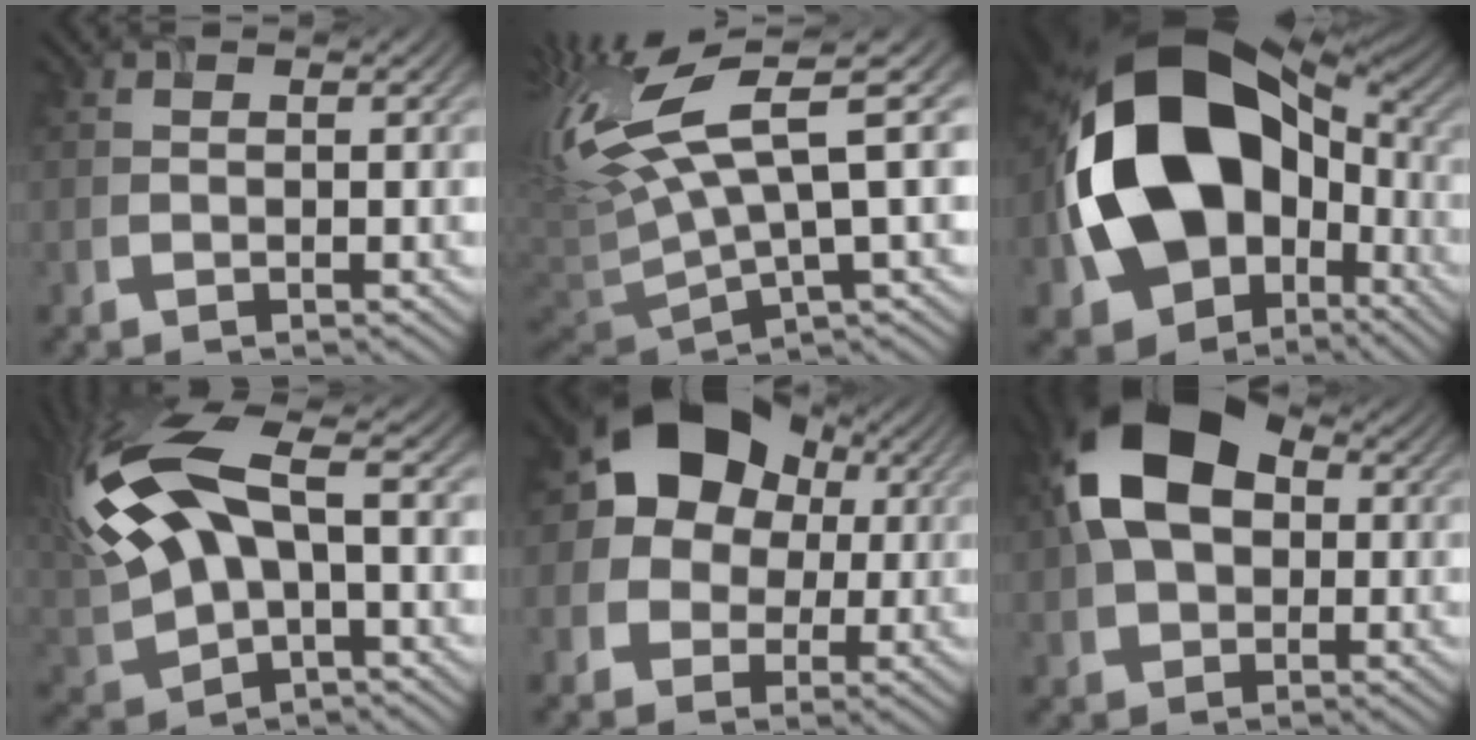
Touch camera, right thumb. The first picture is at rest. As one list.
[{"total": 14.1, "force": [3.0, 3.8, 13.3], "torque": [-0.294, 0.009, 0.067]}, {"total": 20.0, "force": [-1.8, 14.7, 13.5], "torque": [-0.296, -0.024, -0.021]}, {"total": 16.0, "force": [3.3, 7.9, 13.5], "torque": [-0.319, 0.004, 0.067]}, {"total": 12.2, "force": [2.2, 10.3, 6.3], "torque": [-0.115, 0.026, 0.009]}, {"total": 13.8, "force": [2.0, 9.4, 9.8], "torque": [-0.188, 0.013, 0.023]}]